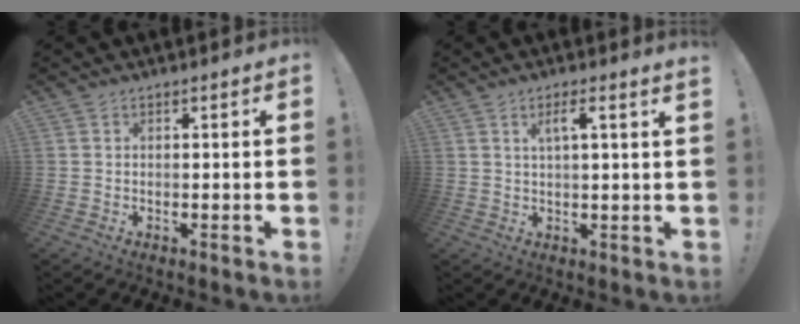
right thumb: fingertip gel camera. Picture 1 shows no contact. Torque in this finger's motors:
{"motor_torque": [-0.01, 0.02, 0.12, 0.32, 0.01]}